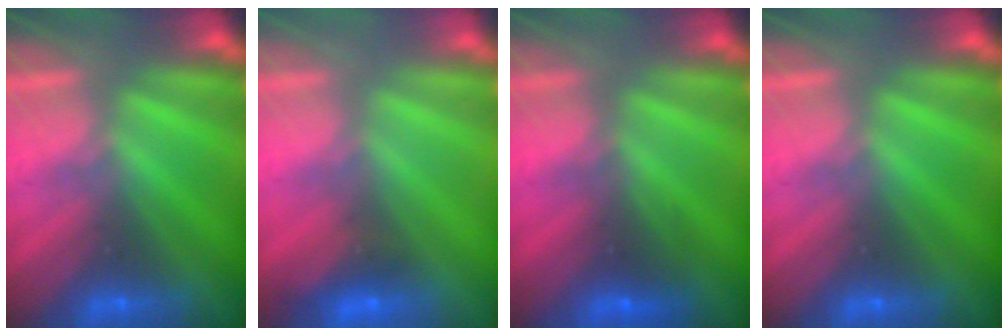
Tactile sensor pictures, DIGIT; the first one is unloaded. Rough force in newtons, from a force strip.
{"total": 2.4}
{"total": 2.4}
{"total": 0.0}